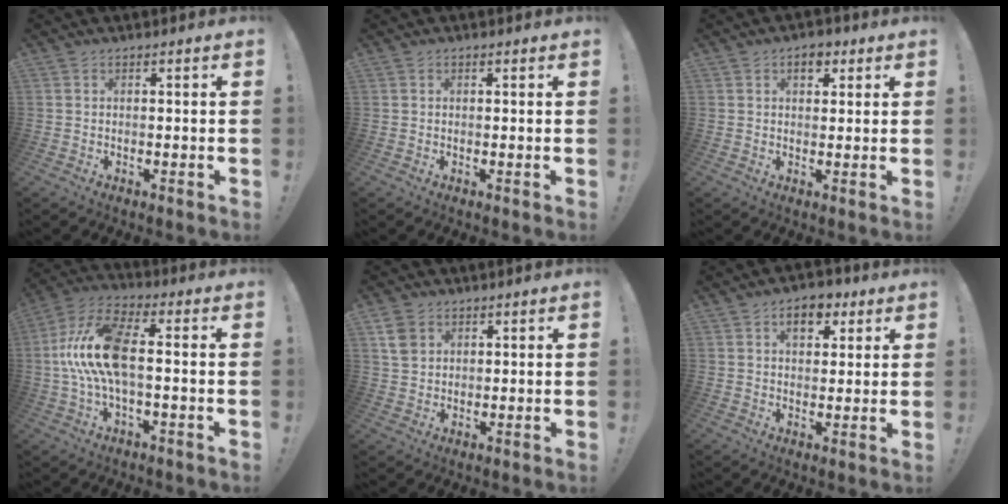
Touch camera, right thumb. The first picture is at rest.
{"total": 0.0}
{"total": 4.6, "force": [2.1, 3.0, 2.7], "torque": [-0.022, -0.005, 0.033]}
{"total": 14.9, "force": [0.1, 6.2, 13.6], "torque": [-0.275, -0.001, -0.002]}
{"total": 5.6, "force": [2.6, 4.3, 2.5], "torque": [-0.035, -0.002, 0.052]}
{"total": 7.5, "force": [3.4, 5.0, 4.5], "torque": [-0.055, -0.003, 0.059]}